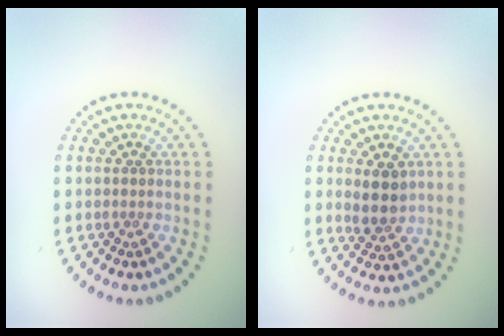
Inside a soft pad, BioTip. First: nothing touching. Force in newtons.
{"total": 2.7, "press": 2.5, "slide": 0.9}